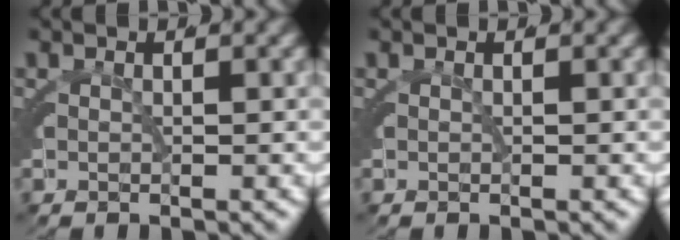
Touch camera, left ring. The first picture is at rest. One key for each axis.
{"total": 0.0}